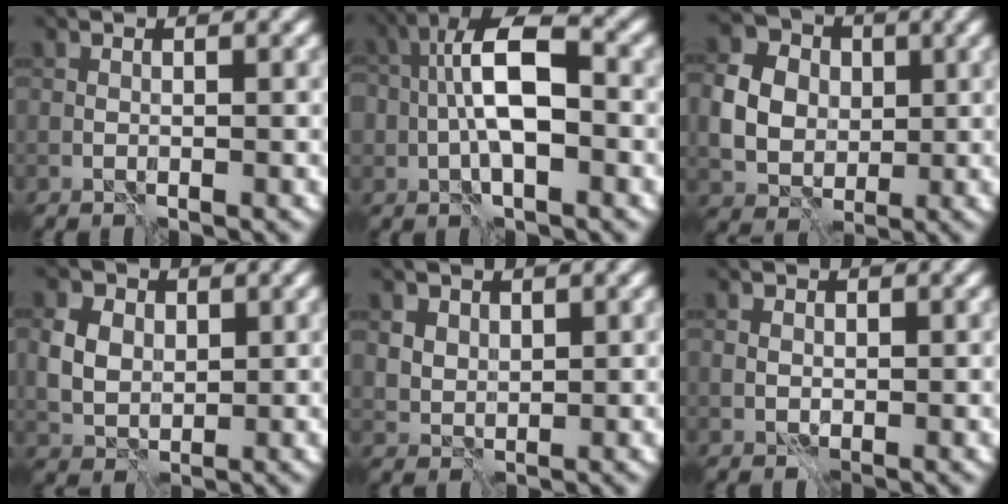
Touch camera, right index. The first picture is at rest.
{"total": 6.8, "force": [-0.2, 3.4, 5.9], "torque": [-0.110, 0.012, -0.010]}
{"total": 5.9, "force": [0.7, 5.2, 2.6], "torque": [-0.069, 0.001, 0.011]}
{"total": 4.6, "force": [1.5, 3.6, 2.3], "torque": [-0.057, 0.009, 0.020]}
{"total": 2.3, "force": [1.4, 1.7, 0.6], "torque": [-0.017, -0.009, 0.034]}
{"total": 0.9, "force": [0.3, 0.8, 0.0], "torque": [0.001, 0.000, 0.004]}